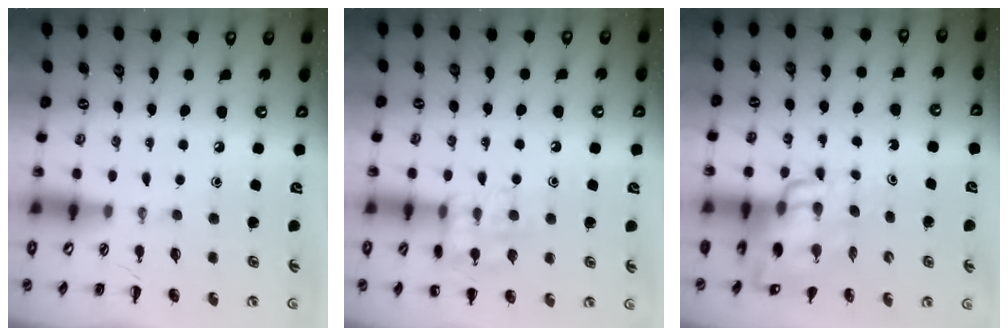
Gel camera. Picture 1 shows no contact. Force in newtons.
{"total": 12.5, "press": 12.5, "slide": 0.7}
{"total": 12.8, "press": 12.1, "slide": 4.0}